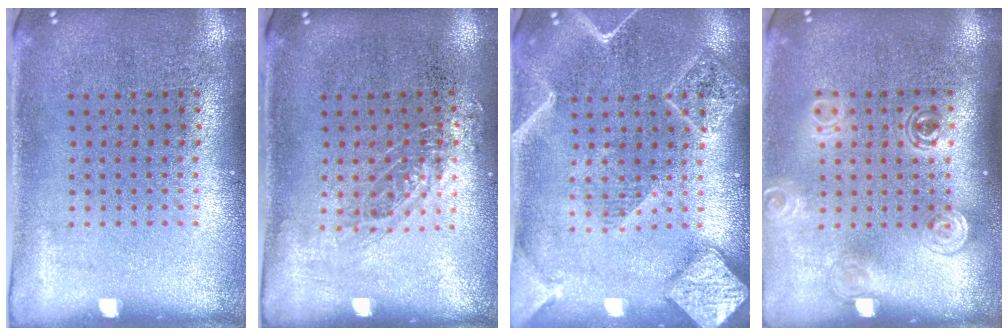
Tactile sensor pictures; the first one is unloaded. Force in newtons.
{"total": 0.9, "press": 0.8, "slide": 0.2}
{"total": 2.2, "press": 2.2, "slide": 0.2}
{"total": 1.5, "press": 1.3, "slide": 0.9}